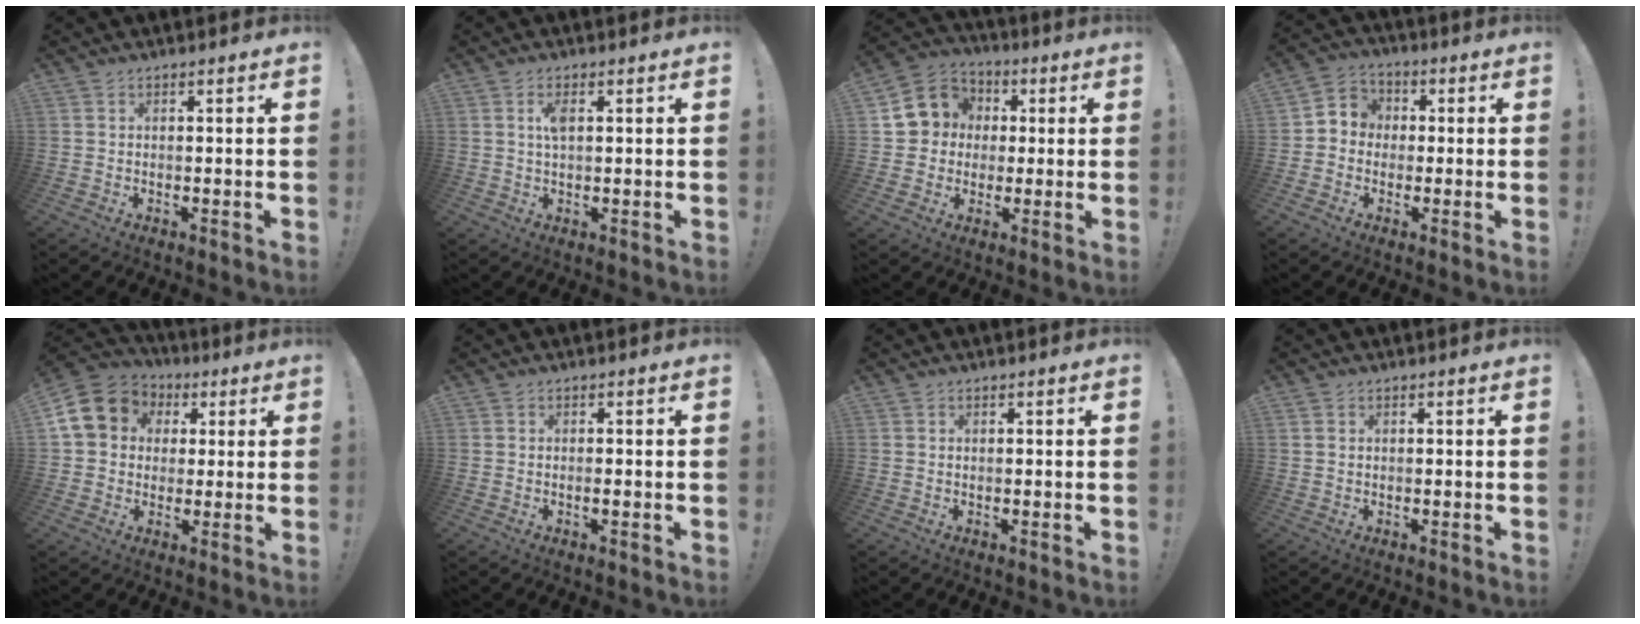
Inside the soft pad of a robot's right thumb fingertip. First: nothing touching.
{"total": 3.5, "force": [0.9, 1.2, 3.1], "torque": [-0.055, 0.001, 0.010]}
{"total": 11.0, "force": [1.7, 10.2, 3.7], "torque": [-0.045, 0.004, 0.041]}
{"total": 6.0, "force": [-1.7, 5.5, 1.6], "torque": [-0.023, 0.022, -0.025]}
{"total": 13.7, "force": [3.5, 11.6, 6.4], "torque": [-0.103, -0.008, 0.071]}
{"total": 1.0, "force": [-0.4, 0.0, 0.9], "torque": [-0.012, -0.003, -0.009]}
{"total": 0.0}
{"total": 0.8, "force": [0.4, 0.7, 0.3], "torque": [-0.013, 0.005, 0.008]}